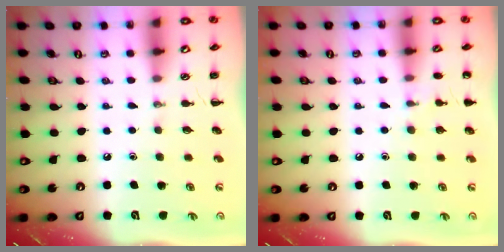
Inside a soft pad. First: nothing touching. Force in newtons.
{"total": 6.4, "press": 6.1, "slide": 1.7}